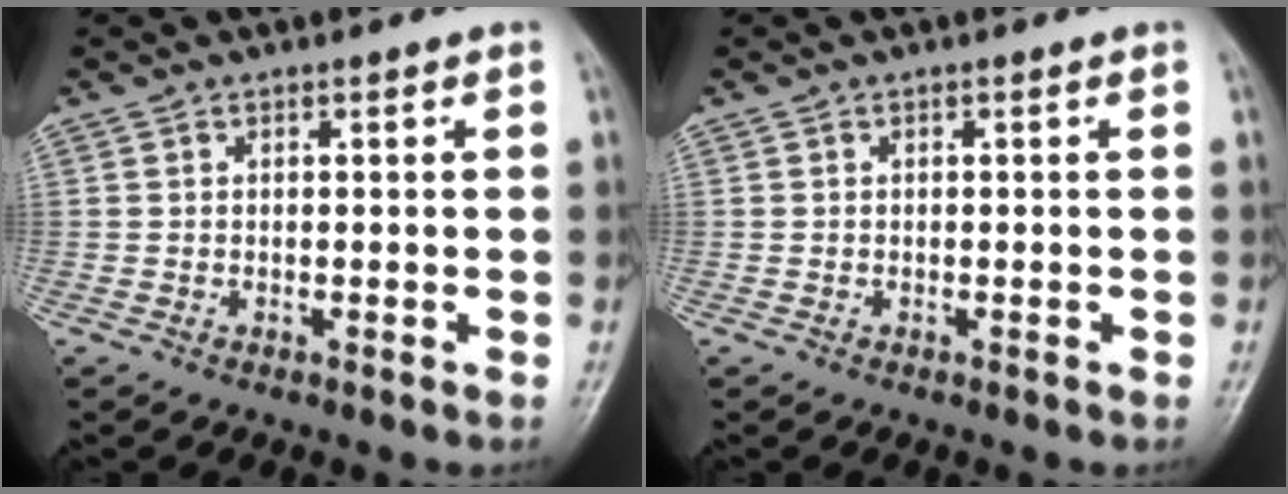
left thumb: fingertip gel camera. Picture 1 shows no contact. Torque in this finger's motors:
{"motor_torque": [0.00, 0.00, 0.00, 0.00, 0.00]}